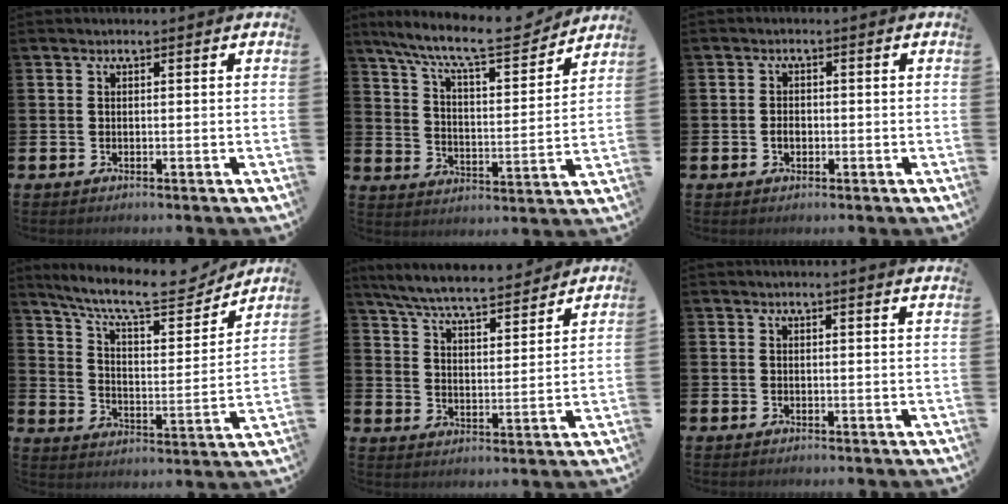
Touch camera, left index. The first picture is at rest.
{"total": 10.4, "force": [9.3, 1.6, 4.4], "torque": [-0.110, -0.061, 0.157]}
{"total": 1.7, "force": [-0.4, 1.2, 1.1], "torque": [-0.013, 0.004, -0.012]}
{"total": 10.6, "force": [9.3, 2.5, 4.4], "torque": [-0.105, -0.063, 0.156]}
{"total": 7.4, "force": [7.0, 0.7, 2.3], "torque": [-0.076, -0.046, 0.122]}
{"total": 1.1, "force": [1.0, -0.3, 0.2], "torque": [0.001, -0.006, 0.018]}